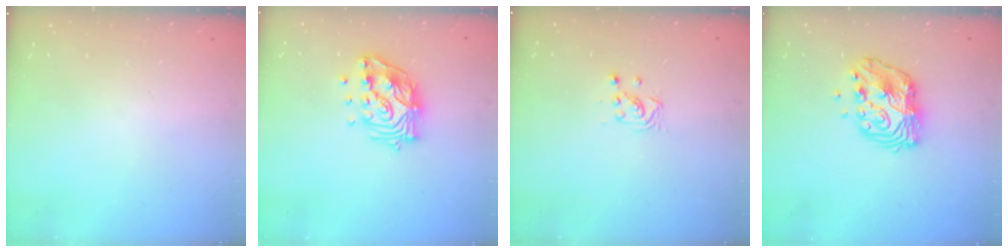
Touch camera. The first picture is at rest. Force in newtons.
{"total": 14.5, "press": 14.4, "slide": 1.6}
{"total": 3.0, "press": 2.9, "slide": 0.5}
{"total": 11.9, "press": 11.9, "slide": 0.8}